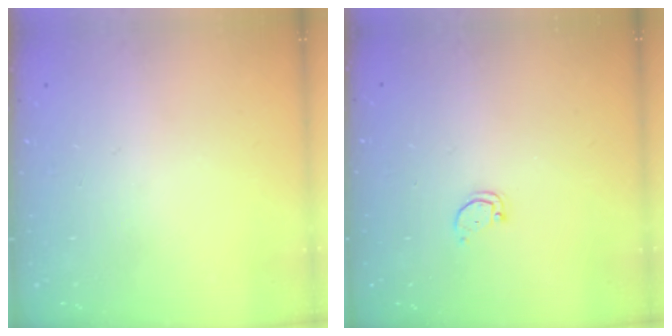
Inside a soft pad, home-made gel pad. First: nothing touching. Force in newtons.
{"total": 1.8, "press": 1.8, "slide": 0.1}